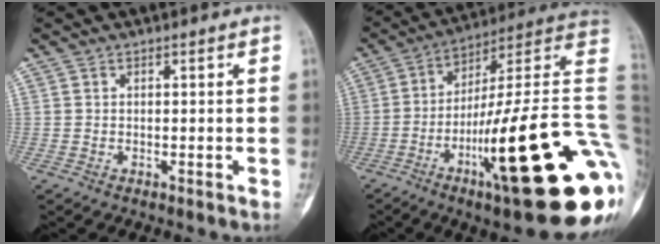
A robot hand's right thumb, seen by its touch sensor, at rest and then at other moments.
{"total": 32.4, "force": [-9.1, 6.1, 30.5], "torque": [-0.346, 0.044, -0.147]}